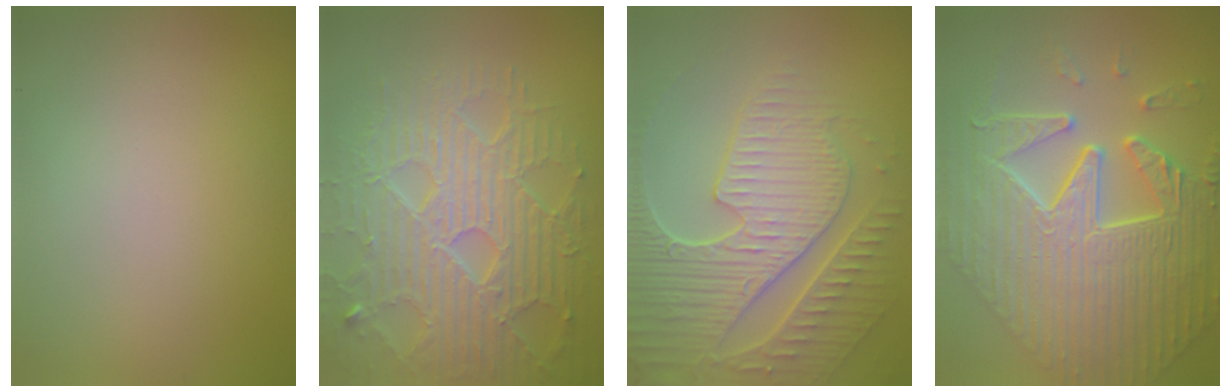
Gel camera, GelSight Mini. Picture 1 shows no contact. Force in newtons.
{"total": 8.0, "press": 6.1, "slide": 5.1}
{"total": 7.8, "press": 6.0, "slide": 5.0}
{"total": 10.4, "press": 7.4, "slide": 7.3}